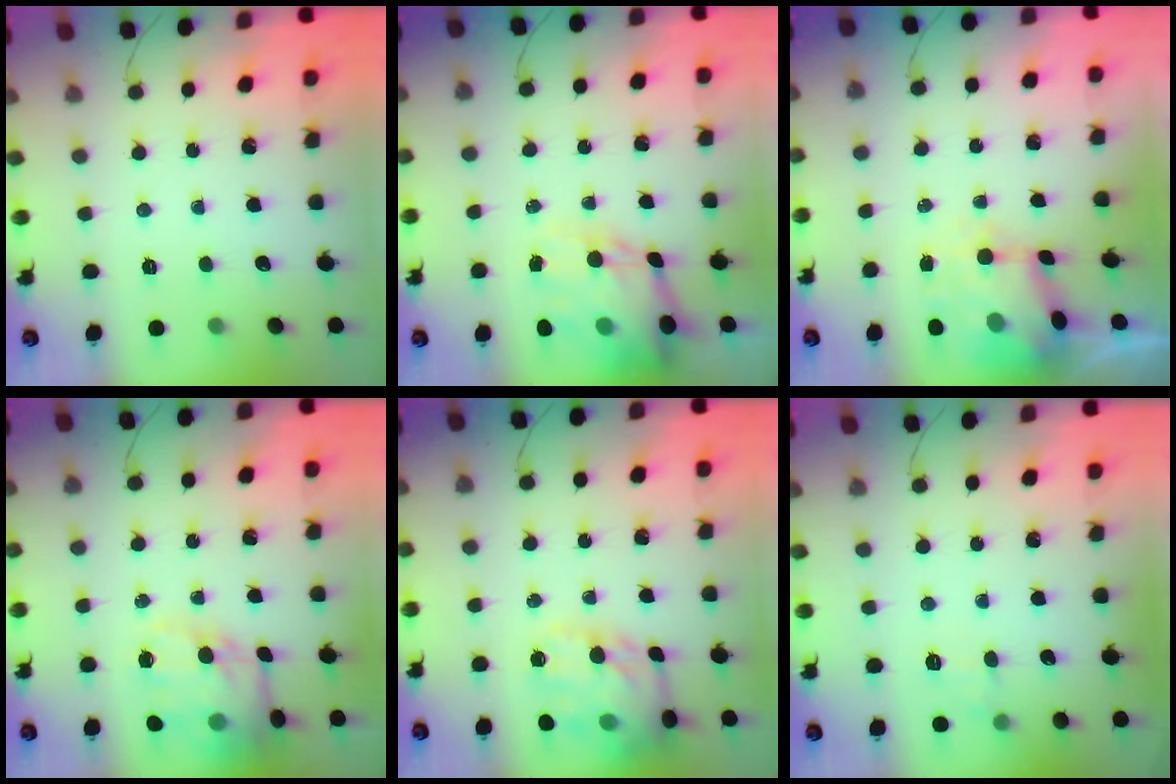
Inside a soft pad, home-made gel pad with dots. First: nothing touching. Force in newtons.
{"total": 15.1, "press": 14.7, "slide": 3.3}
{"total": 6.0, "press": 5.8, "slide": 1.6}
{"total": 15.2, "press": 14.8, "slide": 3.5}
{"total": 17.6, "press": 17.4, "slide": 2.5}
{"total": 7.5, "press": 7.3, "slide": 2.0}